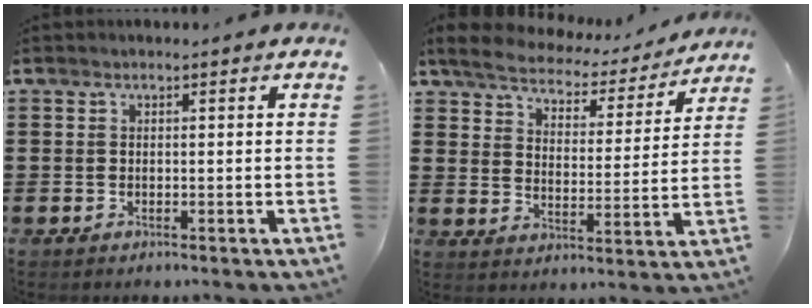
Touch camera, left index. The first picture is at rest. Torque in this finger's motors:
{"motor_torque": [2.14, 0.00, 0.73, 0.11]}